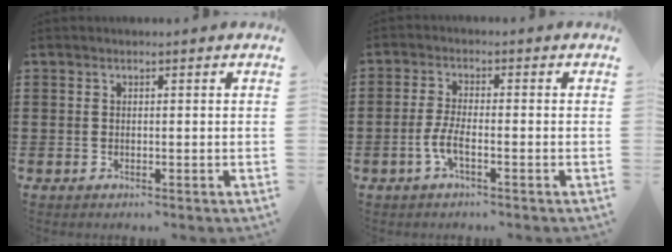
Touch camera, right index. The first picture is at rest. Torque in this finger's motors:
{"motor_torque": [1.48, 0.66, 0.35, 0.10]}